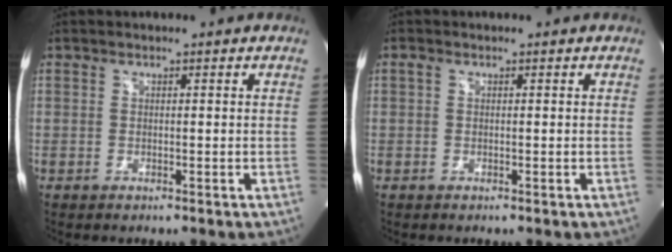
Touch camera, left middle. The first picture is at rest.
{"total": 0.5, "force": [0.2, 0.3, 0.4], "torque": [-0.008, 0.006, 0.000]}